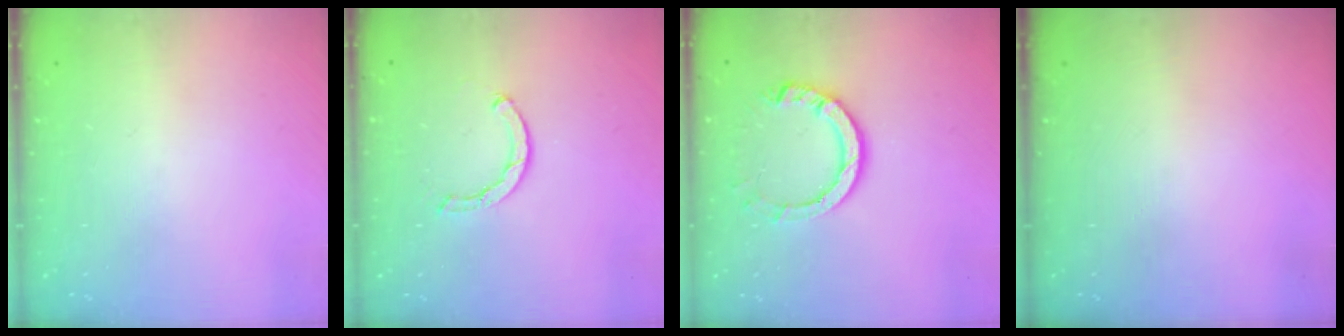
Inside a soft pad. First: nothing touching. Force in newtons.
{"total": 2.5, "press": 2.5, "slide": 0.1}
{"total": 9.7, "press": 9.7, "slide": 1.1}
{"total": 0.0}